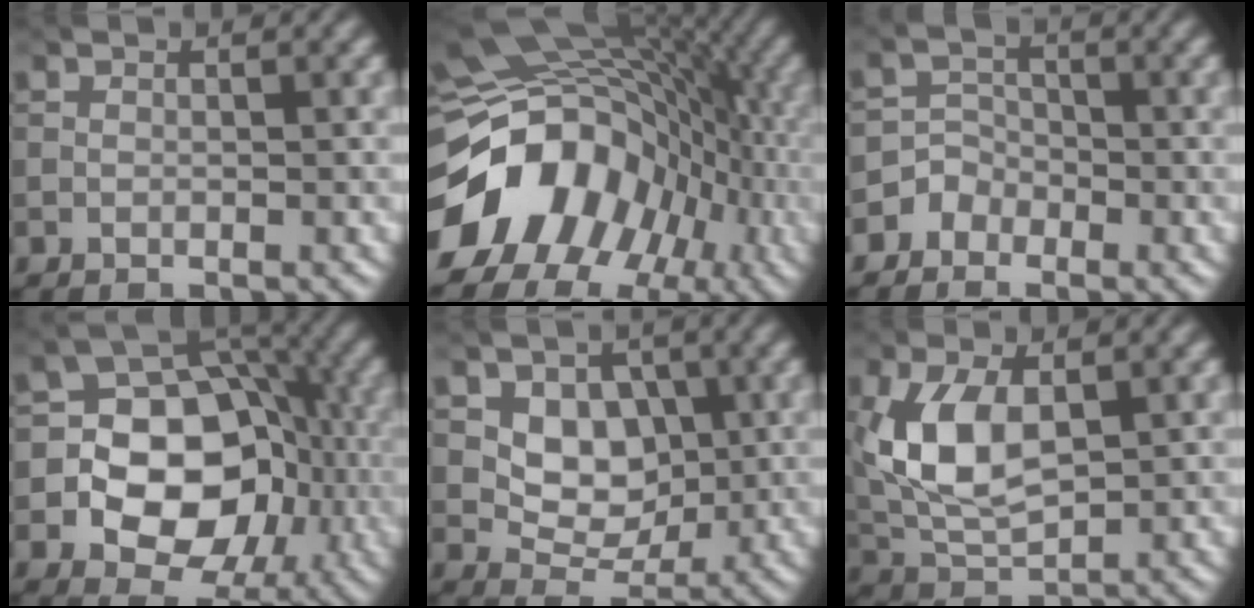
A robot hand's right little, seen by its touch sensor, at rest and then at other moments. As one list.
[{"total": 14.1, "force": [-4.9, 10.6, 7.9], "torque": [-0.133, -0.007, -0.093]}, {"total": 3.0, "force": [-2.1, 2.1, -0.1], "torque": [0.032, 0.009, -0.051]}, {"total": 11.7, "force": [-2.6, 9.0, 7.0], "torque": [-0.077, 0.006, -0.074]}, {"total": 4.3, "force": [0.4, 3.3, 2.7], "torque": [-0.042, -0.009, 0.002]}, {"total": 6.6, "force": [0.6, 3.8, 5.4], "torque": [-0.124, 0.004, 0.014]}]